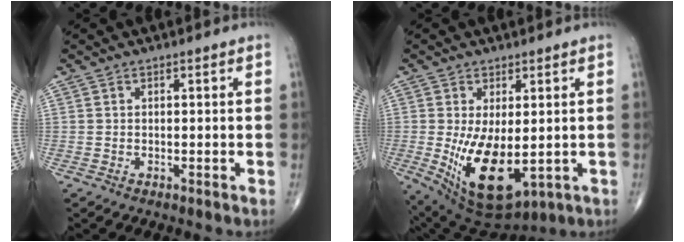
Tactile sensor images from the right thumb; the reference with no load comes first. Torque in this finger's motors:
{"motor_torque": [0.15, 1.48, 1.59, -0.02, 0.16]}